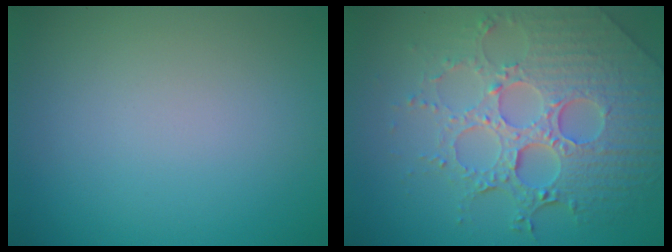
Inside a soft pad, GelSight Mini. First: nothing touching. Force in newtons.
{"total": 8.3, "press": 6.0, "slide": 5.7}